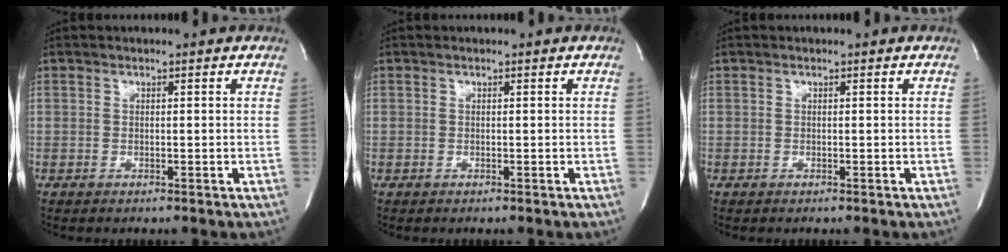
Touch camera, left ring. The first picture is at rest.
{"total": 0.0}
{"total": 0.0}